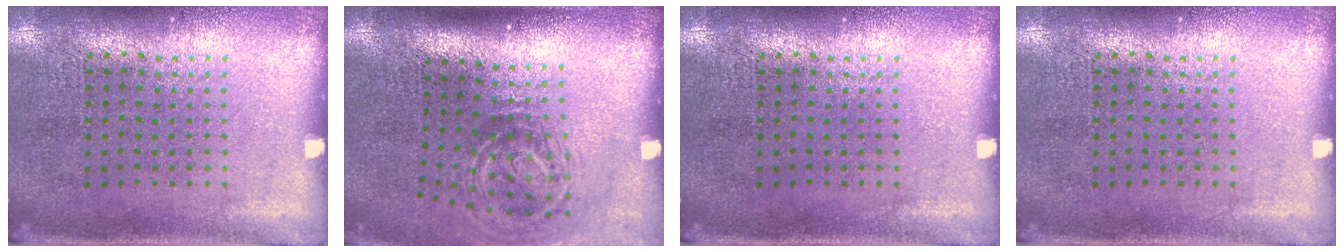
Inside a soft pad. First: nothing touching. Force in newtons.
{"total": 2.1, "press": 1.2, "slide": 1.6}
{"total": 0.0}
{"total": 0.0}